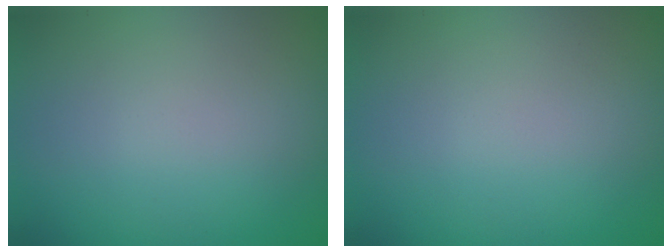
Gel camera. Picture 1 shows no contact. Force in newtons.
{"total": 0.0}